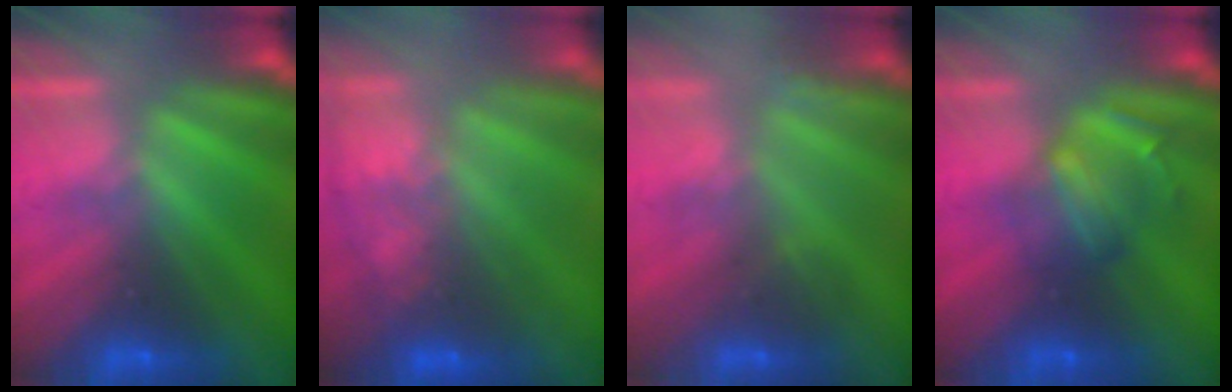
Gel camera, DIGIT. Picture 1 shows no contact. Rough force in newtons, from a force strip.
{"total": 6.3}
{"total": 2.8}
{"total": 2.4}